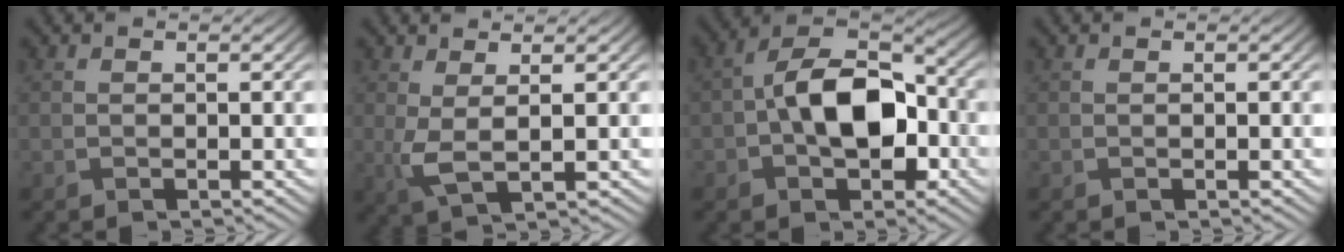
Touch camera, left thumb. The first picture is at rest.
{"total": 3.6, "force": [0.6, 1.0, 3.4], "torque": [-0.083, -0.003, 0.012]}
{"total": 11.1, "force": [-1.1, 6.8, 8.7], "torque": [-0.153, 0.012, -0.028]}
{"total": 0.0}